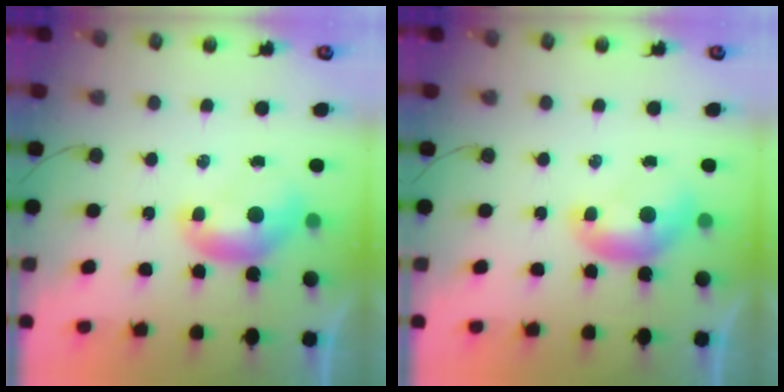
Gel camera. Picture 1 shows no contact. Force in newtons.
{"total": 0.0}